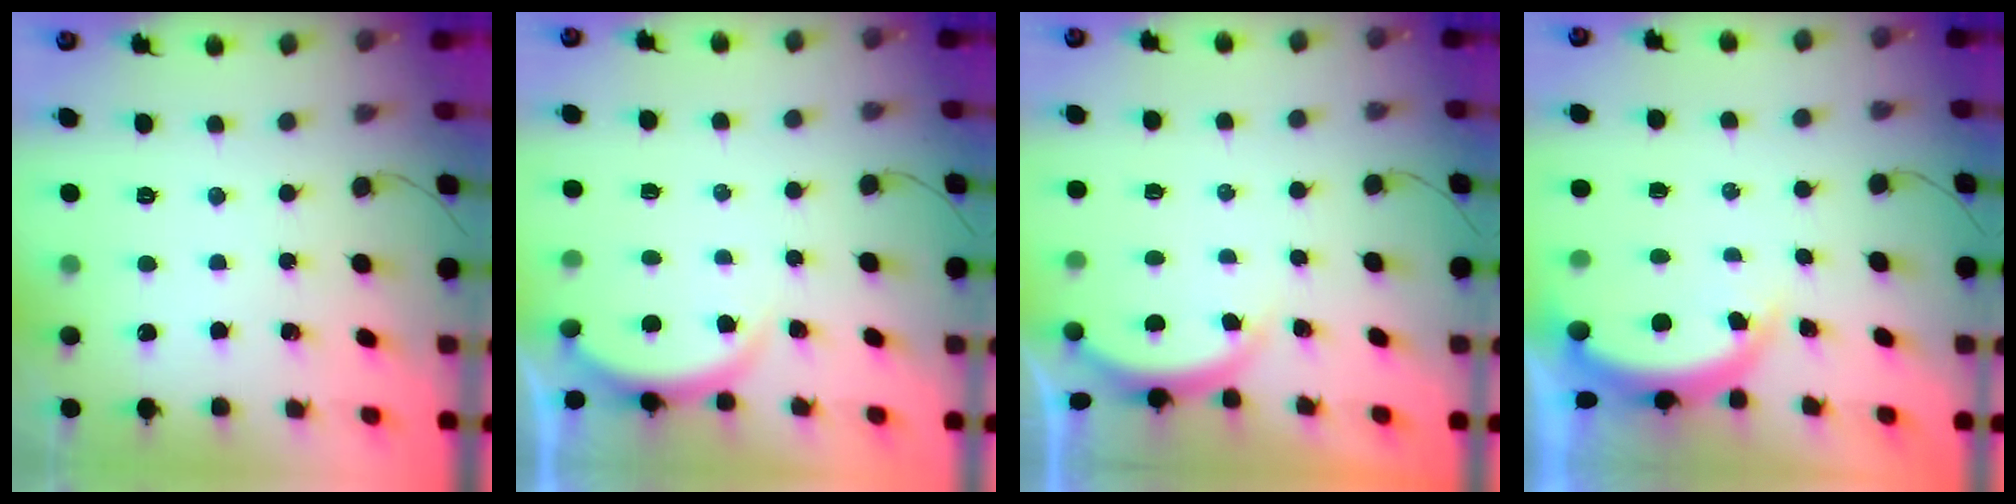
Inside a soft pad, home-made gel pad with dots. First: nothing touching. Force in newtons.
{"total": 2.2, "press": 2.2, "slide": 0.6}
{"total": 2.1, "press": 2.0, "slide": 0.3}
{"total": 5.0, "press": 4.8, "slide": 1.2}